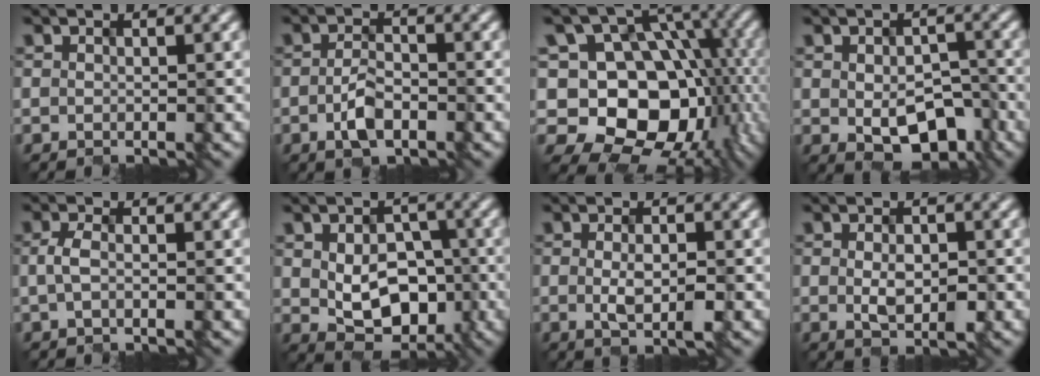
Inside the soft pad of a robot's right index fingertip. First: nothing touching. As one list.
[{"total": 3.0, "force": [-1.6, 1.5, 2.1], "torque": [-0.046, -0.002, -0.022]}, {"total": 13.6, "force": [-3.1, 10.5, 8.0], "torque": [-0.125, 0.007, -0.047]}, {"total": 6.2, "force": [-2.3, 3.5, 4.5], "torque": [-0.080, -0.020, -0.022]}, {"total": 1.6, "force": [-0.6, 0.6, 1.3], "torque": [-0.038, 0.001, -0.006]}, {"total": 6.4, "force": [-0.9, 4.4, 4.6], "torque": [-0.081, -0.010, -0.006]}, {"total": 2.6, "force": [-0.9, 0.7, 2.4], "torque": [-0.050, -0.003, -0.009]}, {"total": 2.6, "force": [-0.8, 1.2, 2.2], "torque": [-0.047, -0.004, -0.003]}]